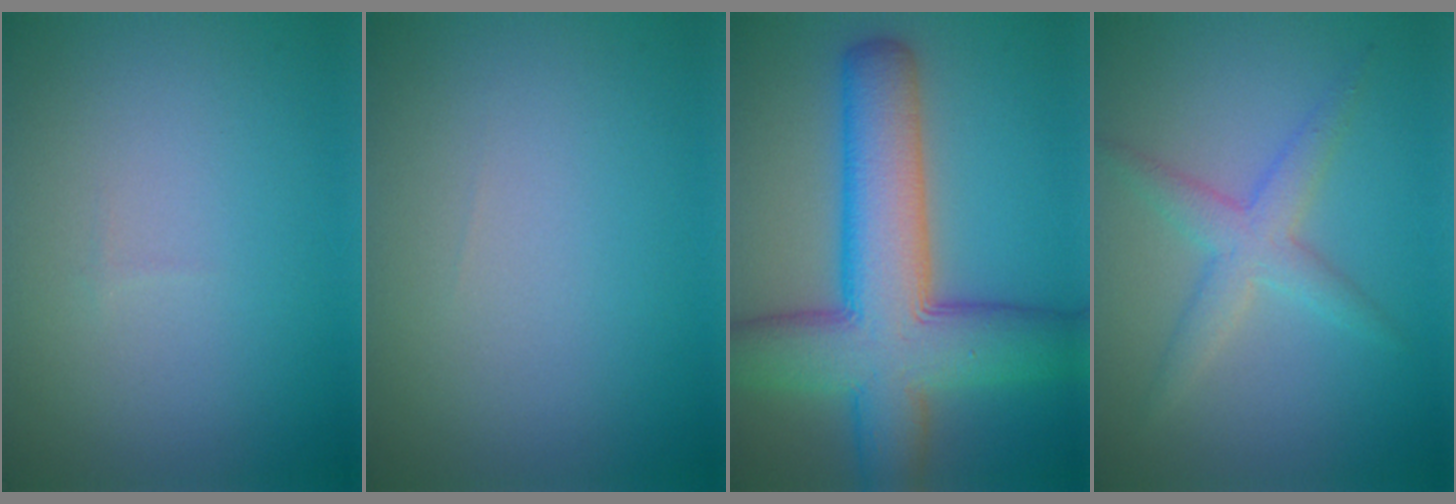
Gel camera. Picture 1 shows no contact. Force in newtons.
{"total": 0.0}
{"total": 11.6, "press": 11.6, "slide": 0.6}
{"total": 3.0, "press": 3.0, "slide": 0.1}